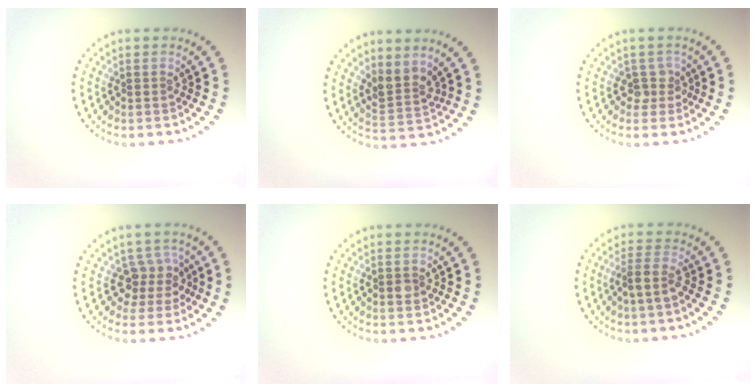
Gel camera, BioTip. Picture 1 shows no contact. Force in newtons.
{"total": 2.6, "press": 1.9, "slide": 1.7}
{"total": 1.7, "press": 1.2, "slide": 1.2}
{"total": 2.7, "press": 2.1, "slide": 1.6}
{"total": 1.0, "press": 1.0, "slide": 0.1}
{"total": 2.2, "press": 1.7, "slide": 1.5}